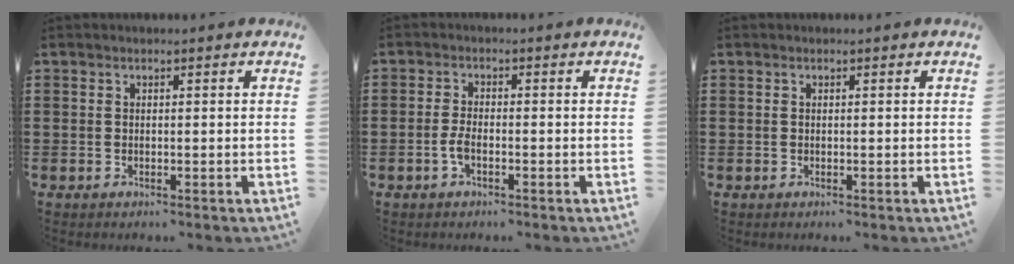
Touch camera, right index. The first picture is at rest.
{"total": 2.5, "force": [-0.9, 0.9, 2.1], "torque": [-0.055, -0.003, -0.020]}
{"total": 0.0}